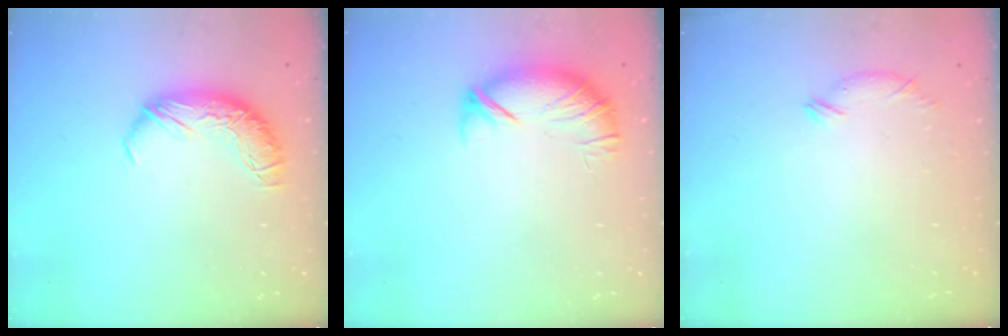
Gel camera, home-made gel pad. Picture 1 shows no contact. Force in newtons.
{"total": 5.0, "press": 4.5, "slide": 2.1}
{"total": 5.0, "press": 5.0, "slide": 0.7}